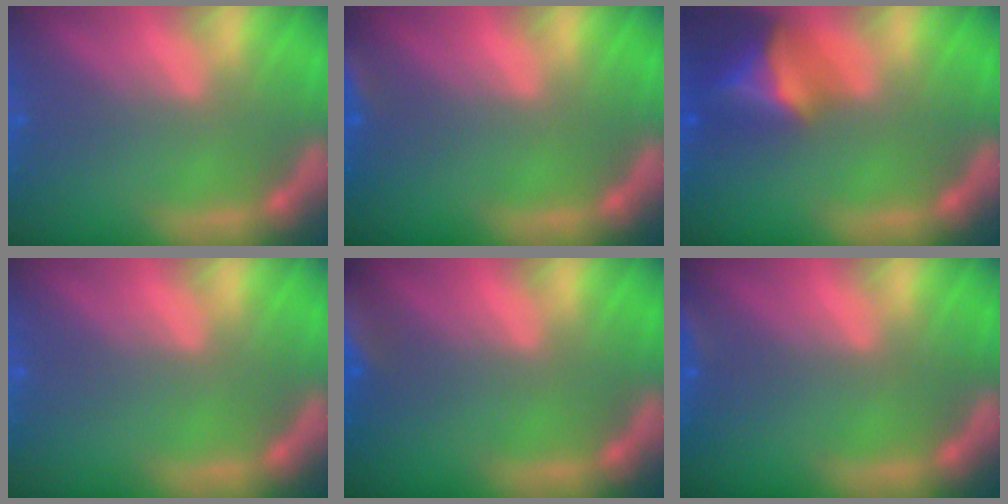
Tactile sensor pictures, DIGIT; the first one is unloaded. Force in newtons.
{"total": 2.4}
{"total": 6.4}
{"total": 0.0}
{"total": 5.0}
{"total": 1.4}